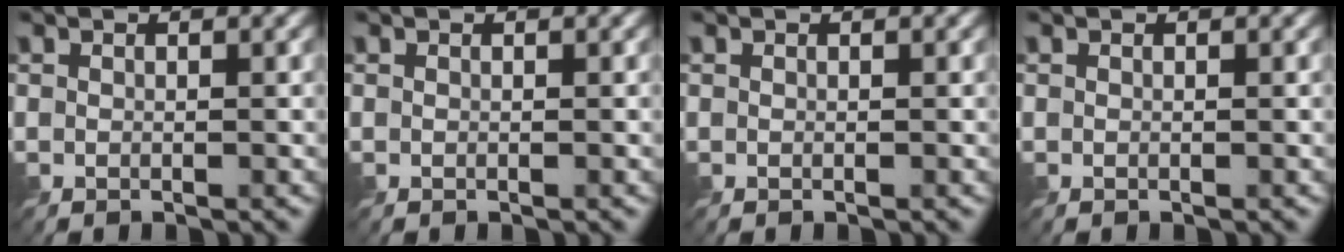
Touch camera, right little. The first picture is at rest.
{"total": 0.0}
{"total": 0.0}
{"total": 0.0}